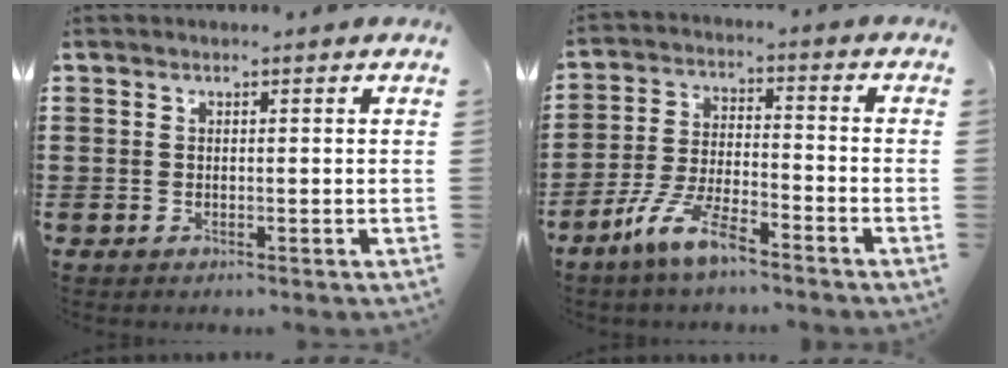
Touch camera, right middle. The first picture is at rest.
{"total": 8.2, "force": [-6.1, 1.2, 5.3], "torque": [-0.121, -0.009, -0.120]}